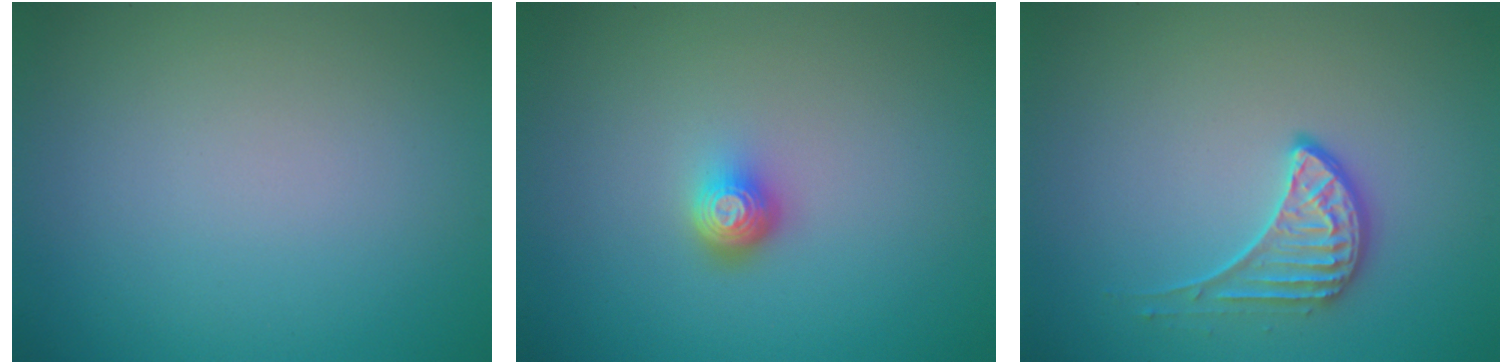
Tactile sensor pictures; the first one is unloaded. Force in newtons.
{"total": 2.0, "press": 1.4, "slide": 1.5}
{"total": 2.3, "press": 1.7, "slide": 1.5}